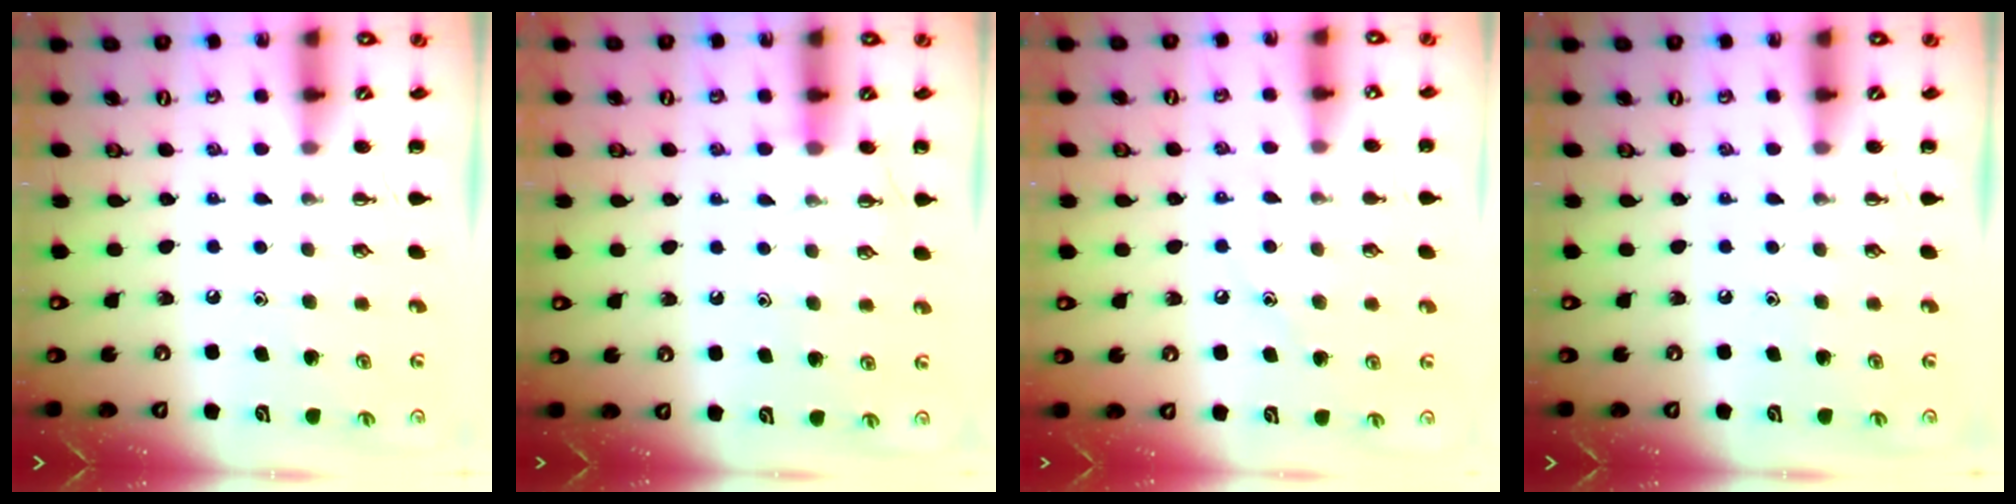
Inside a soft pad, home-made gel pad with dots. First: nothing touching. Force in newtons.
{"total": 6.9, "press": 6.7, "slide": 1.6}
{"total": 6.6, "press": 6.4, "slide": 1.7}
{"total": 0.0}